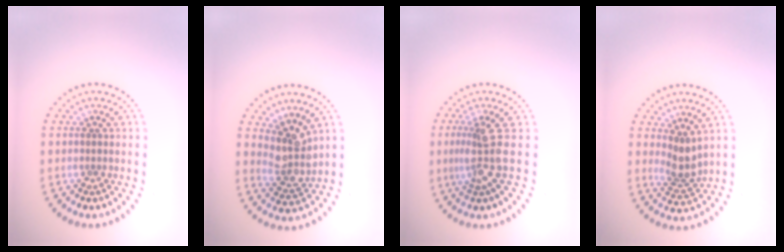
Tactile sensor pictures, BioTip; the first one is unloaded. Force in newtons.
{"total": 3.6, "press": 3.0, "slide": 2.0}
{"total": 3.1, "press": 2.2, "slide": 2.2}
{"total": 2.5, "press": 1.9, "slide": 1.7}